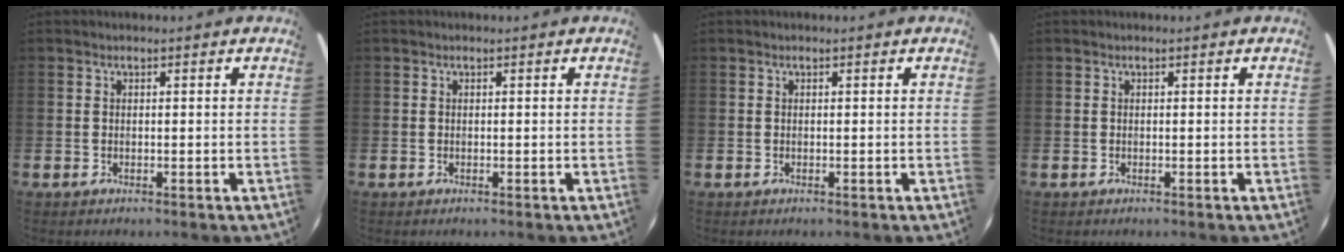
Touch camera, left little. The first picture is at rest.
{"total": 0.0}
{"total": 0.0}
{"total": 0.0}